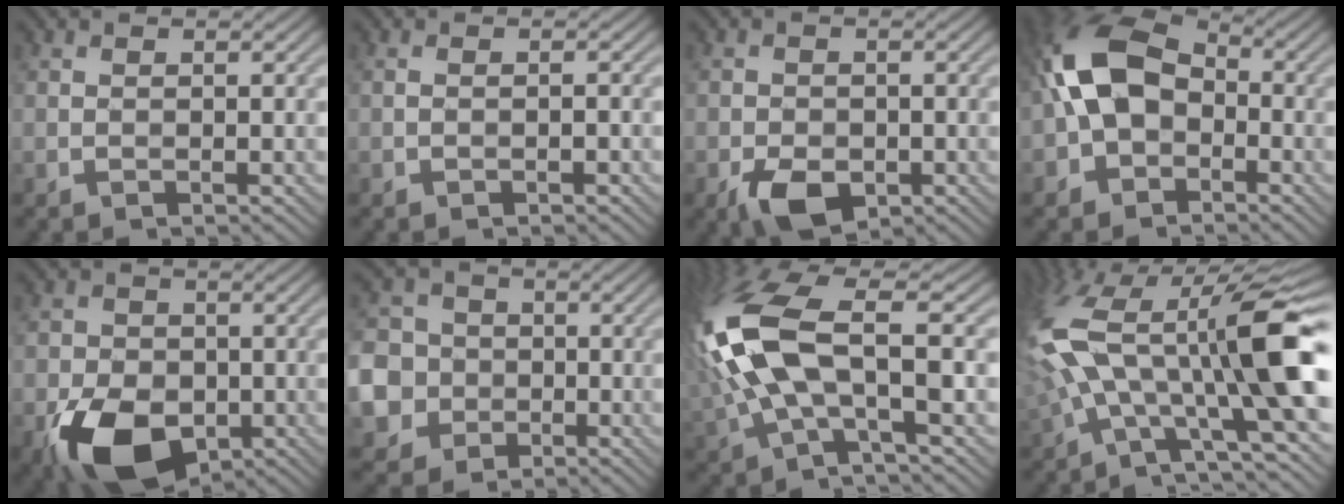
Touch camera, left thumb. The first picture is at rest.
{"total": 0.7, "force": [-0.5, 0.1, 0.5], "torque": [-0.008, 0.004, -0.009]}
{"total": 4.8, "force": [-2.5, 2.9, 2.9], "torque": [-0.055, -0.010, -0.046]}
{"total": 10.6, "force": [-1.5, 7.4, 7.4], "torque": [-0.169, 0.016, -0.050]}
{"total": 11.3, "force": [-5.1, 7.4, 6.9], "torque": [-0.132, -0.034, -0.093]}
{"total": 9.7, "force": [-2.7, 8.9, 2.9], "torque": [-0.100, -0.021, -0.077]}
{"total": 13.7, "force": [0.8, 5.4, 12.5], "torque": [-0.308, 0.006, 0.009]}
{"total": 17.9, "force": [-0.6, 7.4, 16.3], "torque": [-0.316, 0.003, -0.006]}